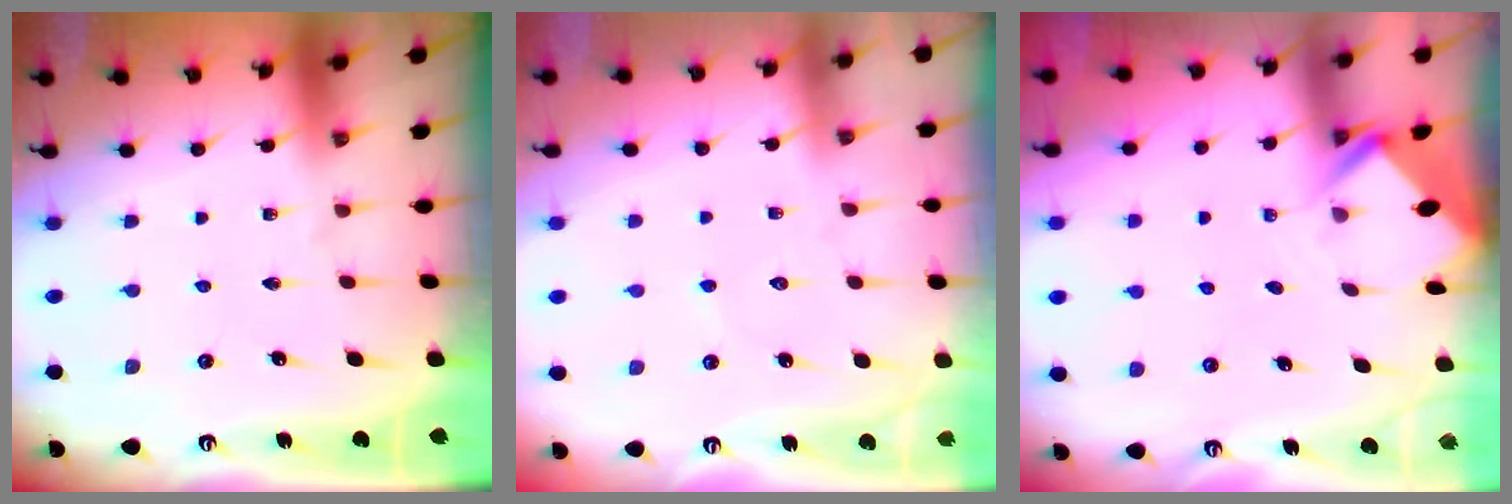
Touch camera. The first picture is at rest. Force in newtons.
{"total": 3.5, "press": 3.5, "slide": 0.4}
{"total": 2.8, "press": 2.8, "slide": 0.2}